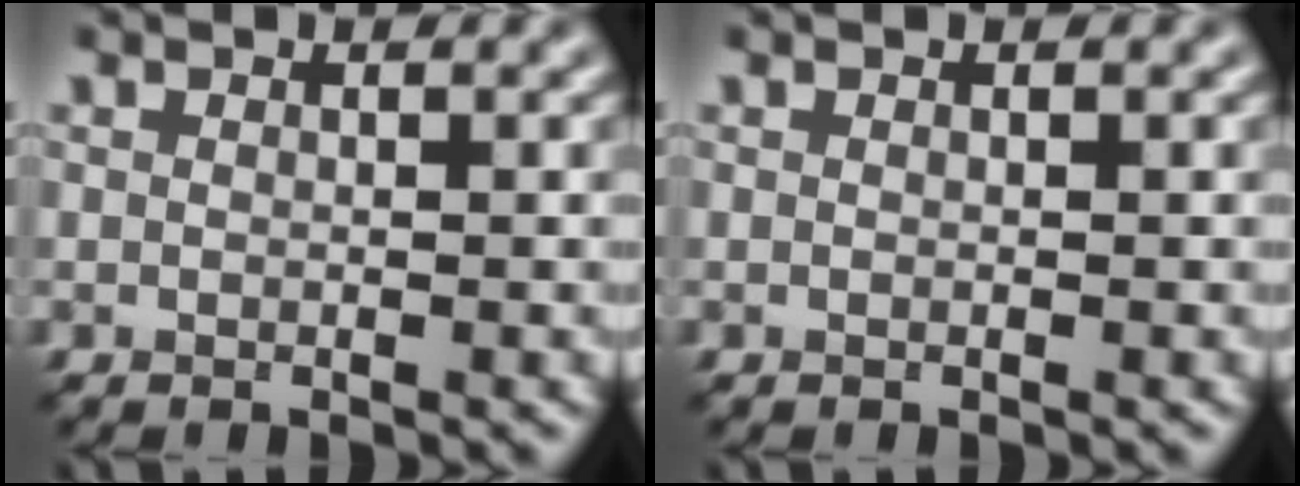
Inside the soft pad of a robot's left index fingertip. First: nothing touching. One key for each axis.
{"total": 0.0}